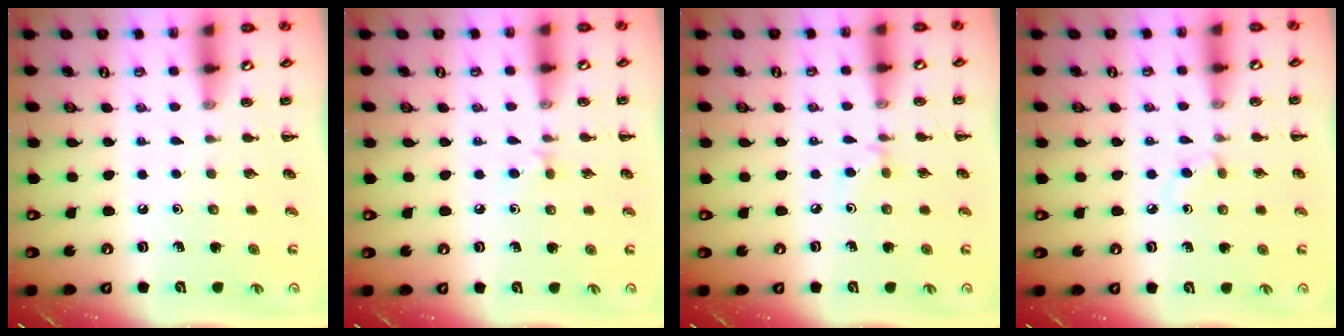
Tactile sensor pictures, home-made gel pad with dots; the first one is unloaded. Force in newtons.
{"total": 3.7, "press": 3.4, "slide": 1.5}
{"total": 3.5, "press": 3.3, "slide": 1.2}
{"total": 1.5, "press": 1.3, "slide": 0.8}